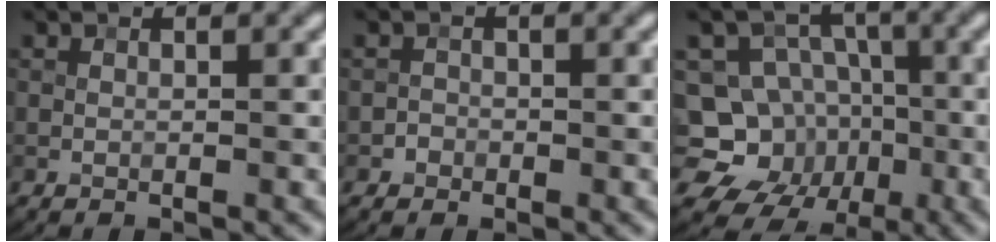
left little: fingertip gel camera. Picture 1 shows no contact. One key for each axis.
{"total": 0.9, "fx": -0.5, "fy": 0.7, "fz": -0.2, "tx": 0.018, "ty": 0.000, "tz": -0.010}
{"total": 12.8, "fx": -4.1, "fy": 11.5, "fz": 4.1, "tx": -0.072, "ty": -0.004, "tz": -0.083}